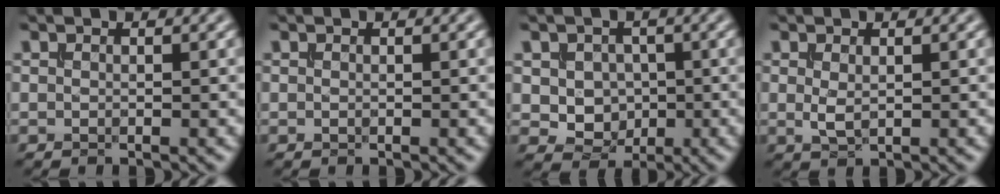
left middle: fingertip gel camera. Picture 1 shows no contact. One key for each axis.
{"total": 0.0}
{"total": 3.5, "fx": 0.0, "fy": 3.0, "fz": 1.8, "tx": -0.029, "ty": -0.006, "tz": -0.001}
{"total": 1.4, "fx": 0.2, "fy": 0.7, "fz": 1.2, "tx": -0.030, "ty": -0.002, "tz": 0.009}